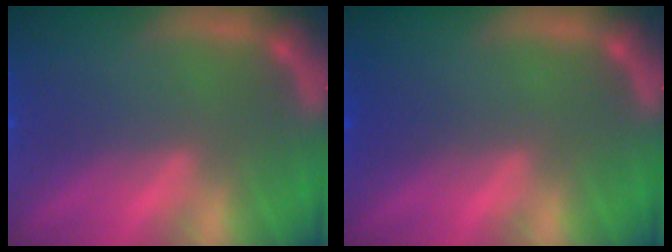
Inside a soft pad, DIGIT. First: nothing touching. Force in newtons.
{"total": 1.0}